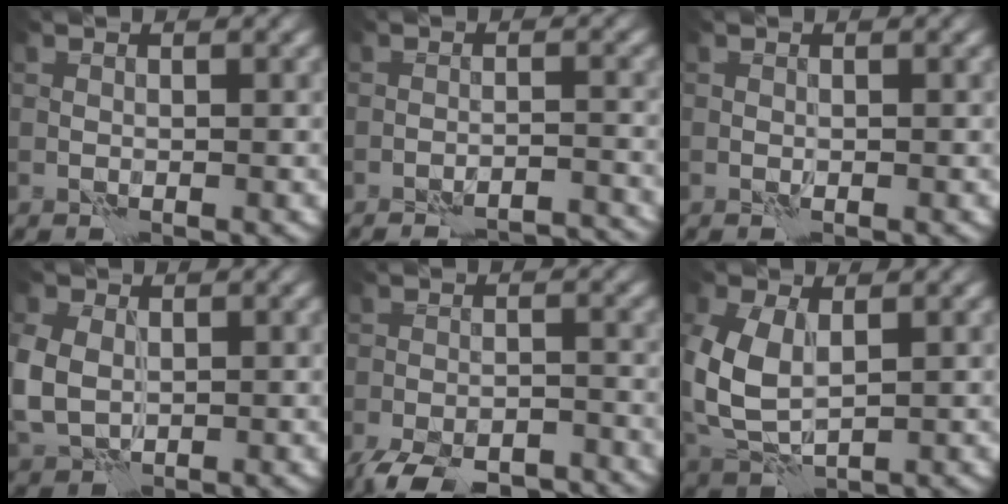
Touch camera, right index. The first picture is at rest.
{"total": 8.8, "force": [-8.5, 1.7, 1.7], "torque": [-0.006, 0.017, -0.099]}
{"total": 0.0}
{"total": 5.4, "force": [0.1, 4.2, 3.3], "torque": [-0.098, -0.004, 0.009]}
{"total": 8.9, "force": [-7.7, 2.6, 3.6], "torque": [-0.052, -0.022, -0.119]}
{"total": 6.6, "force": [0.9, 4.1, 5.1], "torque": [-0.137, -0.003, 0.021]}